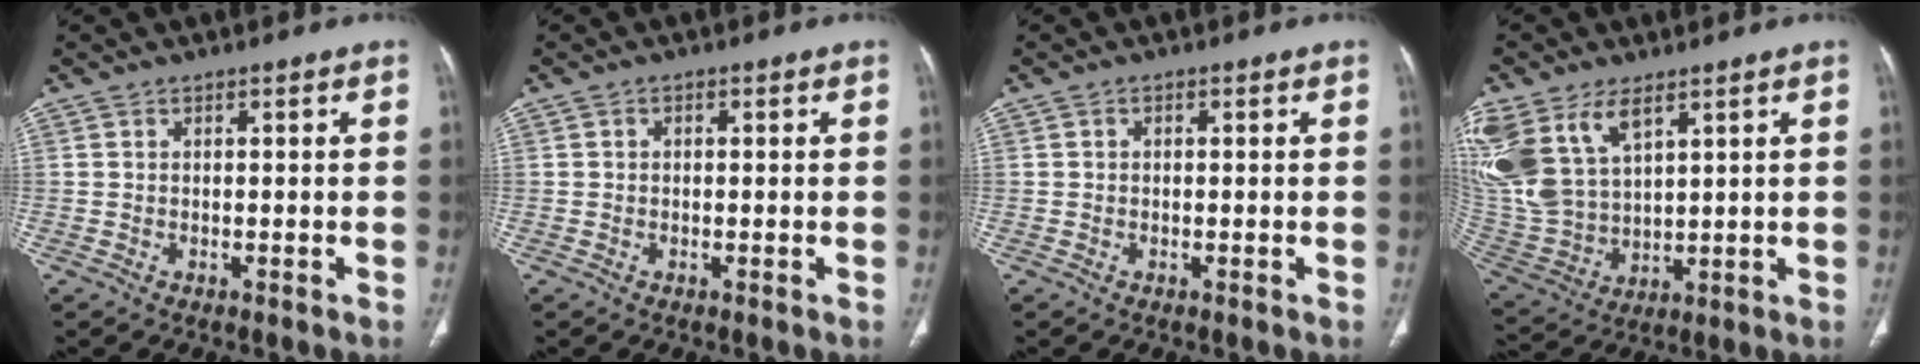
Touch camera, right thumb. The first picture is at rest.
{"total": 0.8, "force": [0.1, 0.6, 0.4], "torque": [-0.003, 0.002, -0.001]}
{"total": 0.5, "force": [0.1, 0.4, 0.3], "torque": [-0.002, 0.002, -0.002]}
{"total": 19.3, "force": [9.1, 11.4, 12.5], "torque": [-0.289, -0.012, 0.195]}